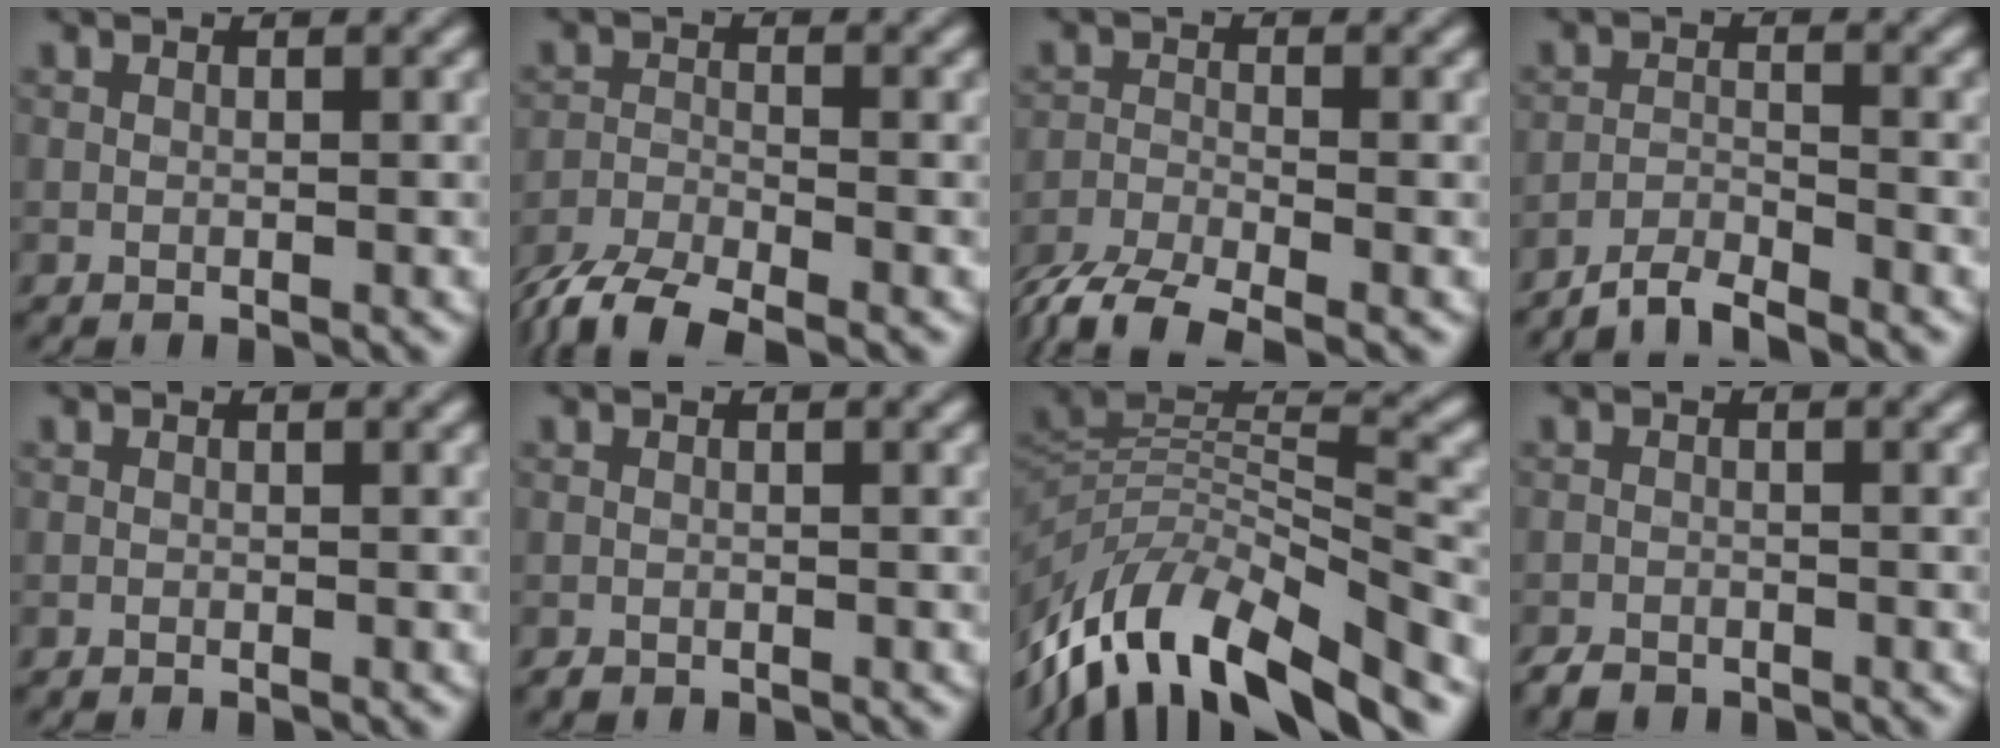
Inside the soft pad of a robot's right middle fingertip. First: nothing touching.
{"total": 5.6, "force": [-4.9, 1.3, 2.4], "torque": [-0.049, -0.005, -0.087]}
{"total": 4.6, "force": [-4.1, 1.0, 2.0], "torque": [-0.041, -0.004, -0.074]}
{"total": 3.1, "force": [-3.1, 0.1, 0.6], "torque": [-0.008, 0.011, -0.061]}
{"total": 0.0}
{"total": 0.6, "force": [-0.5, -0.1, -0.3], "torque": [0.004, 0.008, -0.003]}
{"total": 11.0, "force": [-6.8, 3.5, 7.9], "torque": [-0.161, 0.025, -0.112]}
{"total": 1.6, "force": [-1.6, 0.2, -0.2], "torque": [0.003, 0.006, -0.023]}